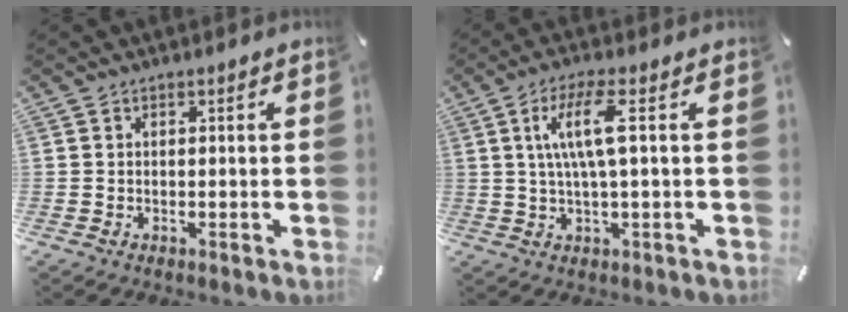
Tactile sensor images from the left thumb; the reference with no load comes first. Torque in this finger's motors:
{"motor_torque": [-0.14, 0.63, 1.23, -0.37, 0.29]}